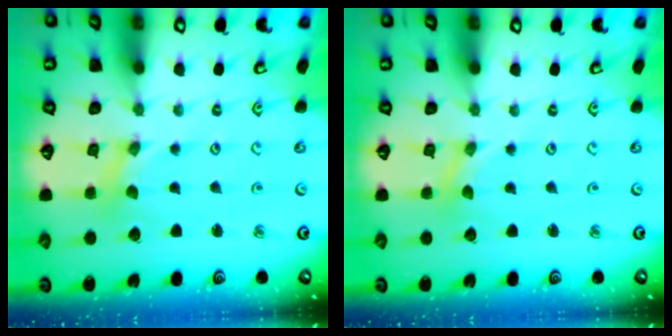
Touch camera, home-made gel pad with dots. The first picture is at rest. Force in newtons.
{"total": 0.0}